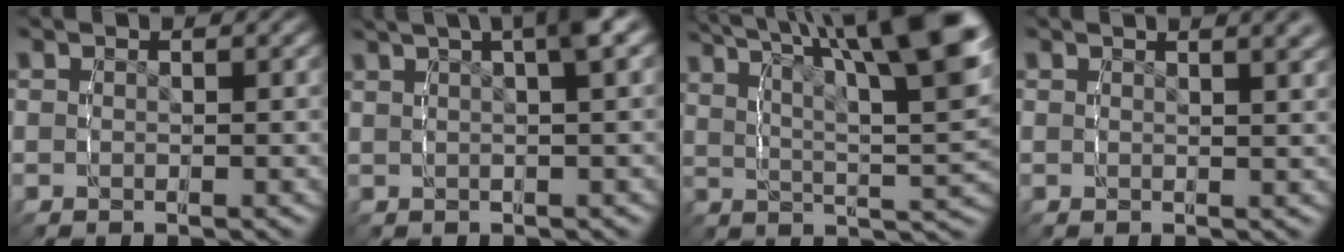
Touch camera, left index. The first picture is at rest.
{"total": 9.9, "force": [5.7, 5.1, 6.3], "torque": [-0.091, 0.029, 0.071]}
{"total": 11.2, "force": [4.2, 4.4, 9.4], "torque": [-0.104, 0.005, 0.057]}
{"total": 4.2, "force": [2.7, 1.4, 3.0], "torque": [-0.032, 0.012, 0.035]}